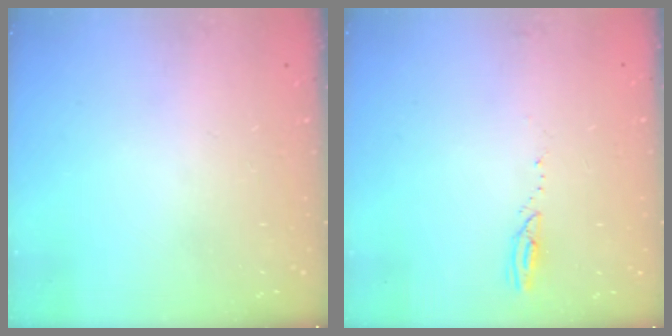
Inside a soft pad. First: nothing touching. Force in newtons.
{"total": 2.3, "press": 2.3, "slide": 0.3}